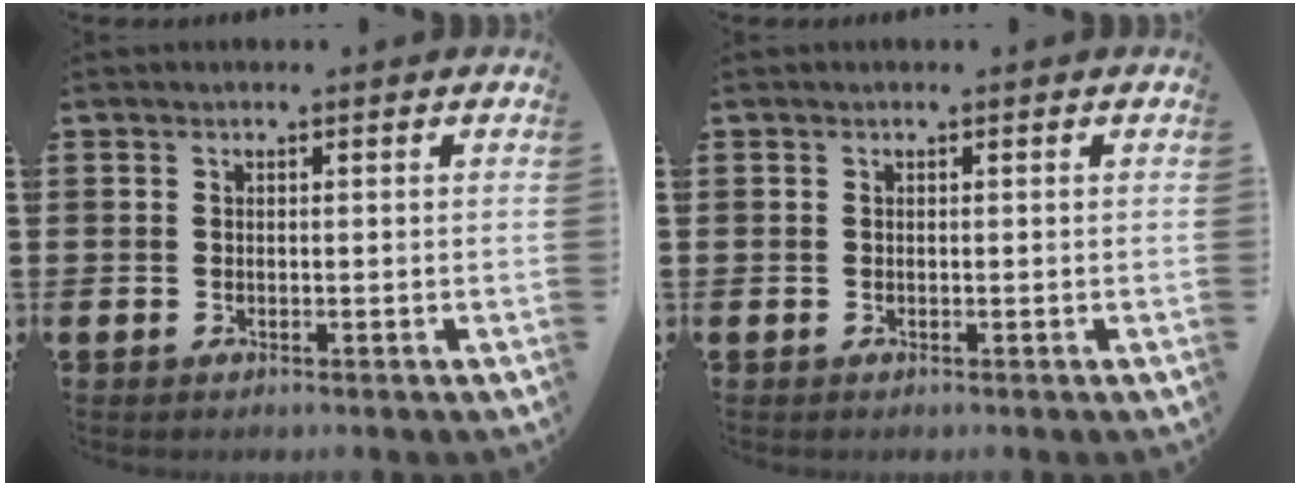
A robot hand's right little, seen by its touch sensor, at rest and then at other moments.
{"total": 0.0}